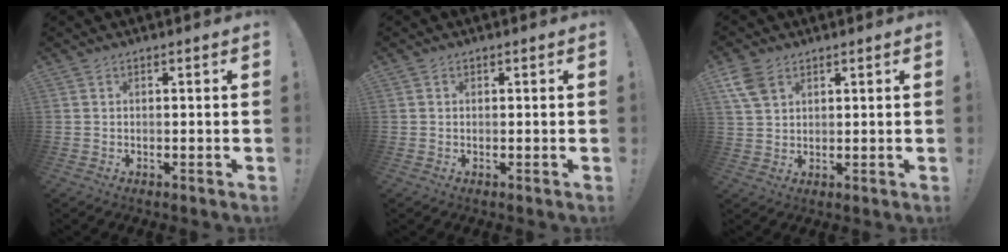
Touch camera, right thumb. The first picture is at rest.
{"total": 0.0}
{"total": 6.6, "force": [3.5, 4.1, 3.6], "torque": [-0.074, -0.009, 0.070]}